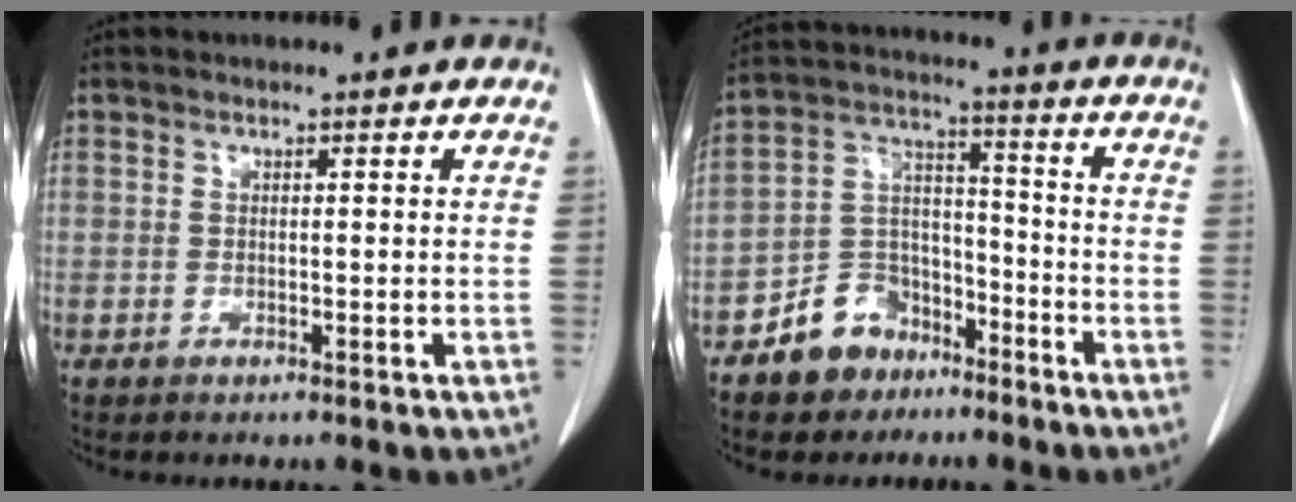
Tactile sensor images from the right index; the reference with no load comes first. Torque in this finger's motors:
{"motor_torque": [-0.07, 0.09, -0.44, -0.10]}